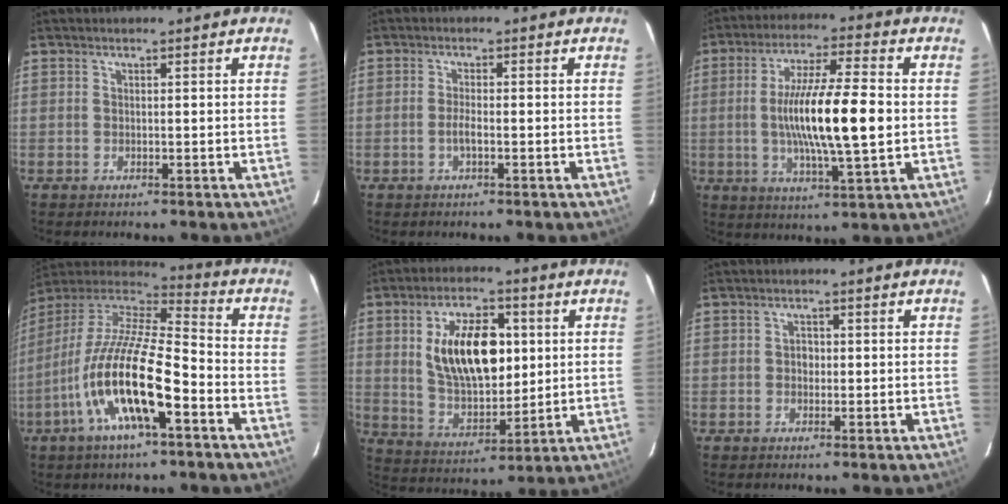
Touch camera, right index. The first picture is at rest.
{"total": 1.4, "force": [-0.6, 0.3, 1.3], "torque": [-0.026, 0.001, -0.011]}
{"total": 15.4, "force": [-0.6, 2.2, 15.2], "torque": [-0.273, -0.004, -0.009]}
{"total": 19.6, "force": [-7.7, 4.9, 17.3], "torque": [-0.324, -0.026, -0.153]}
{"total": 16.0, "force": [3.4, 8.5, 13.2], "torque": [-0.230, 0.012, 0.074]}
{"total": 1.4, "force": [-0.2, 1.3, 0.6], "torque": [-0.009, 0.006, -0.004]}